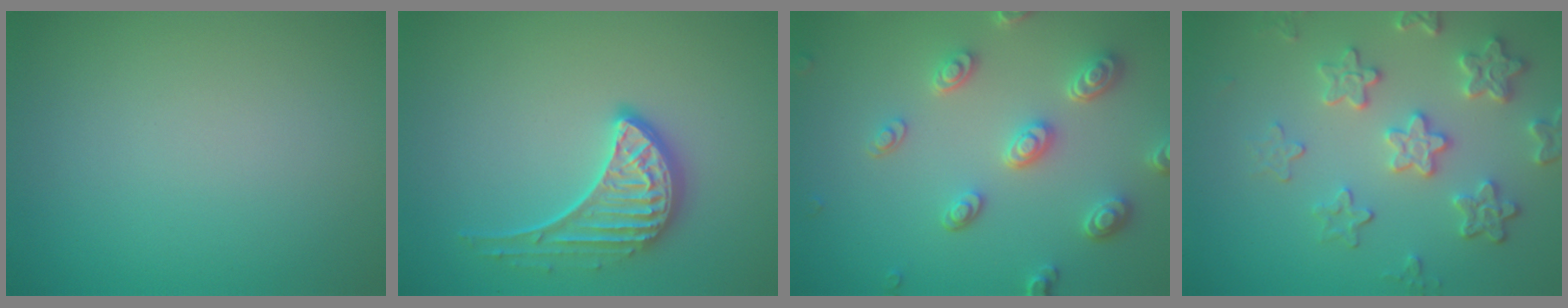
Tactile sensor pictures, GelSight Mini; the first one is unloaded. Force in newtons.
{"total": 3.5, "press": 3.0, "slide": 1.8}
{"total": 4.8, "press": 3.7, "slide": 3.0}
{"total": 4.8, "press": 4.1, "slide": 2.6}